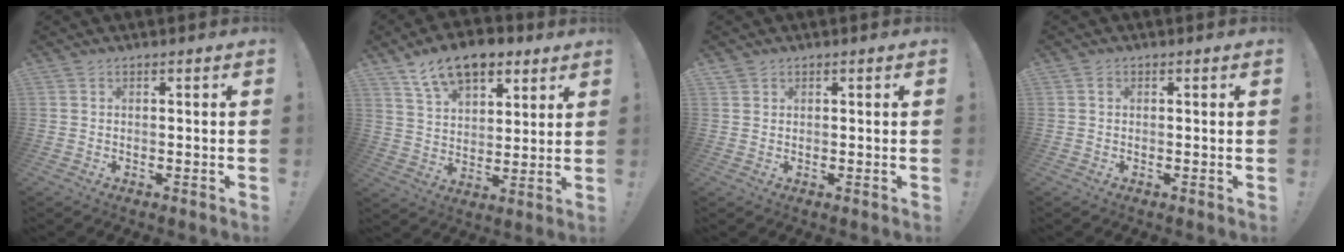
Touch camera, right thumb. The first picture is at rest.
{"total": 13.3, "force": [9.0, 7.3, 6.4], "torque": [-0.104, -0.048, 0.168]}
{"total": 1.4, "force": [1.1, 0.9, 0.0], "torque": [0.008, -0.002, 0.019]}
{"total": 0.7, "force": [-0.1, 0.5, 0.4], "torque": [-0.001, 0.001, -0.003]}